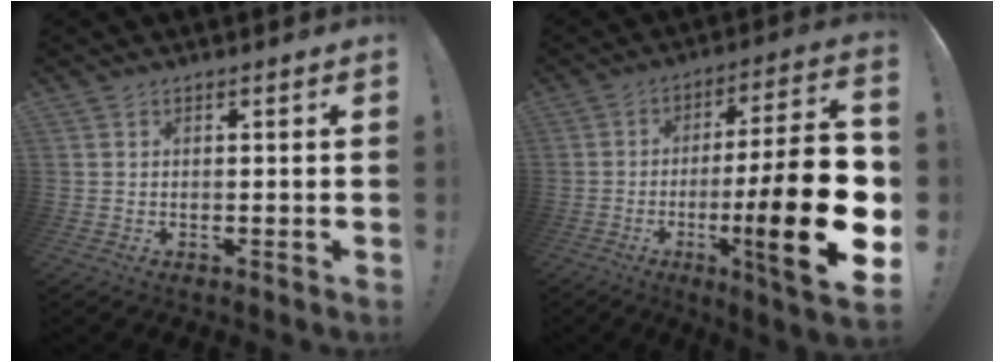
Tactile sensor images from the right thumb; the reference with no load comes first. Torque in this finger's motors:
{"motor_torque": [0.50, 1.07, 2.34, -0.43, 0.51]}